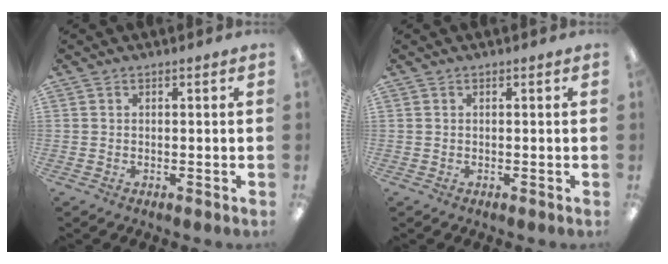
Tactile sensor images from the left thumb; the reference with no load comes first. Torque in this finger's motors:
{"motor_torque": [-0.15, -0.16, 0.14, -0.10, 0.00]}